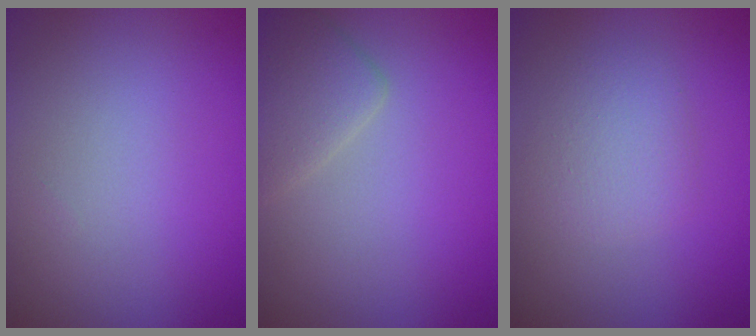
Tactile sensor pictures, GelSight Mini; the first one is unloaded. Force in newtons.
{"total": 2.7, "press": 2.7, "slide": 0.1}
{"total": 2.4, "press": 2.4, "slide": 0.2}